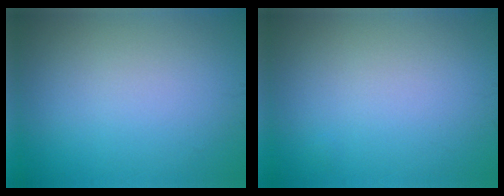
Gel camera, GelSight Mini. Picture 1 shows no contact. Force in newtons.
{"total": 0.0}